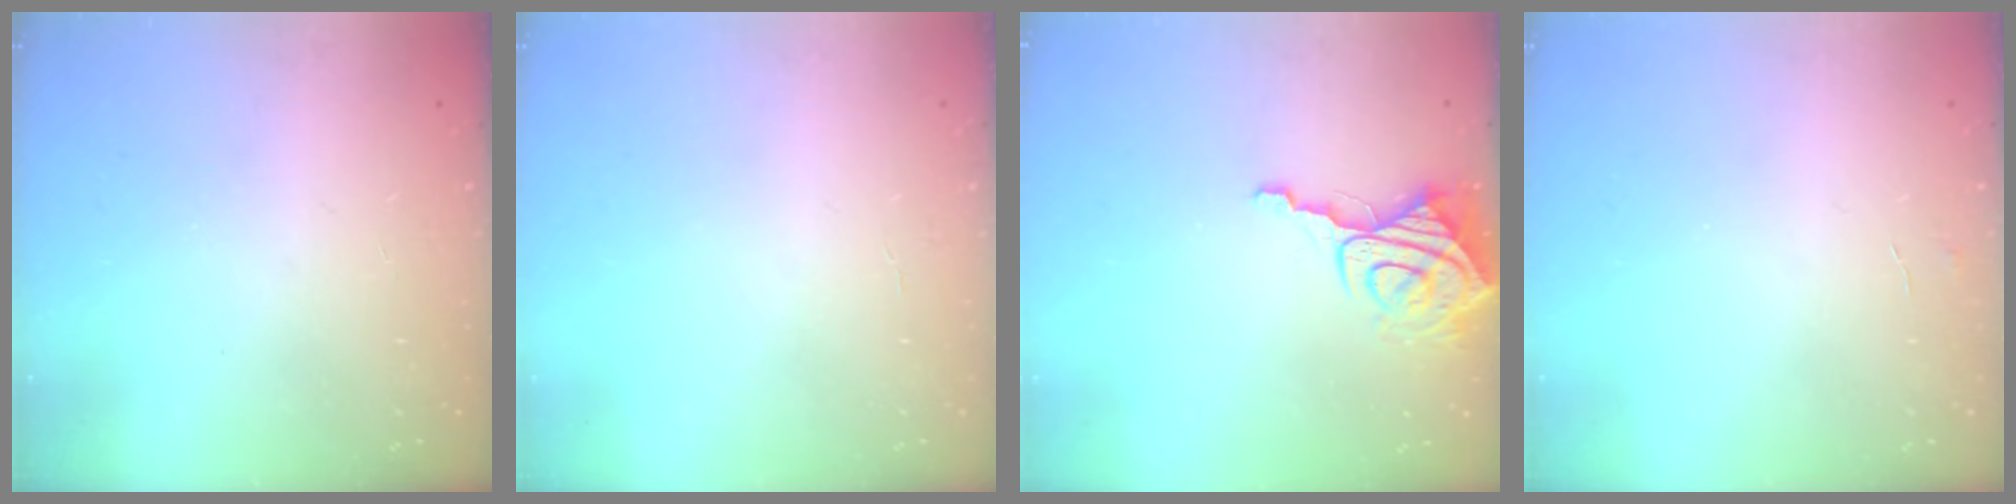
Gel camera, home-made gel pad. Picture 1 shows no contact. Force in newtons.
{"total": 1.1, "press": 1.1, "slide": 0.2}
{"total": 8.9, "press": 8.9, "slide": 0.8}
{"total": 3.6, "press": 3.6, "slide": 0.3}